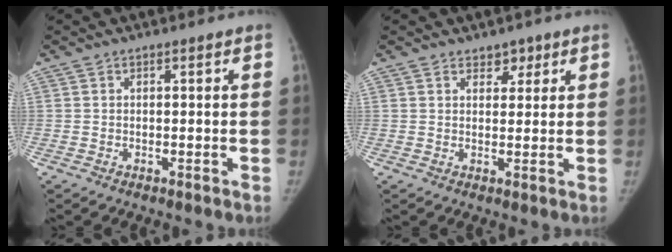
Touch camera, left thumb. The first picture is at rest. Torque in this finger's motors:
{"motor_torque": [-0.05, 0.10, -0.25, 0.08, -0.01]}